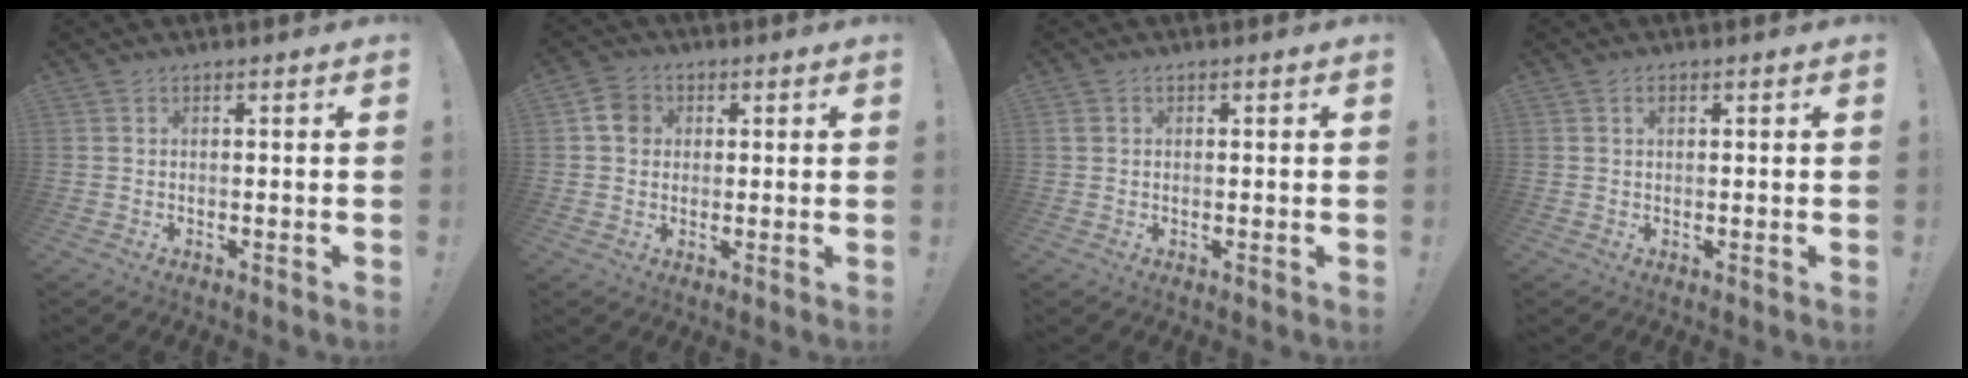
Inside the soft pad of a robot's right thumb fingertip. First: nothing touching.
{"total": 5.9, "force": [1.2, 5.1, 2.6], "torque": [-0.026, 0.005, 0.023]}
{"total": 1.1, "force": [0.2, 1.0, 0.3], "torque": [0.004, 0.001, 0.001]}
{"total": 0.9, "force": [0.5, 0.6, 0.6], "torque": [-0.005, 0.000, 0.007]}